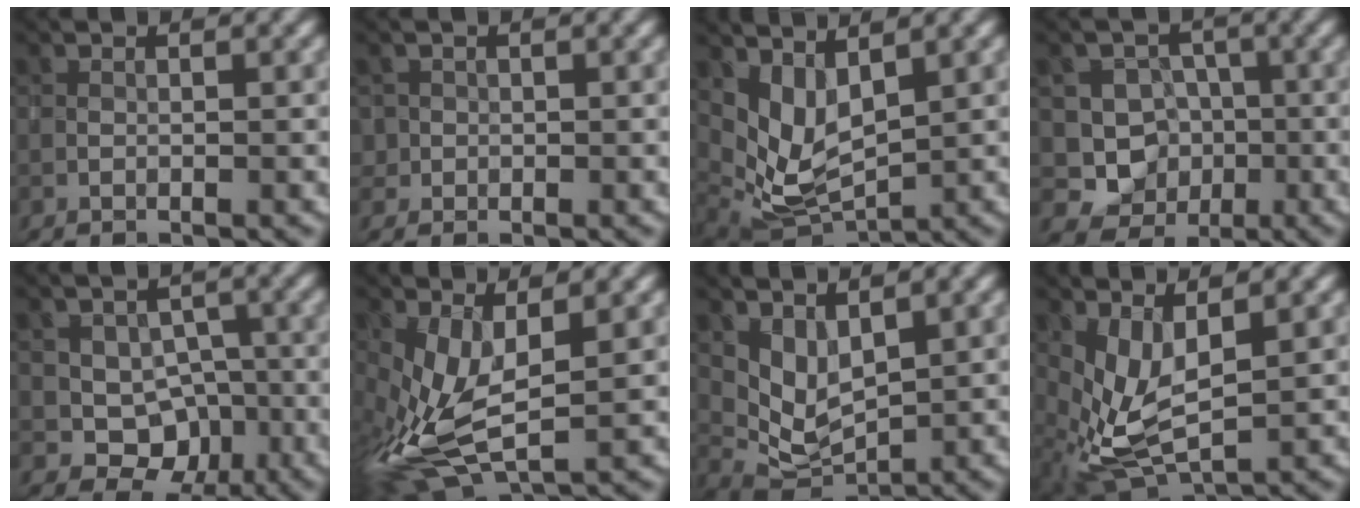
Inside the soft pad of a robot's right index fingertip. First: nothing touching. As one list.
[{"total": 1.4, "force": [-0.2, 1.3, -0.2], "torque": [0.013, 0.008, -0.004]}, {"total": 4.9, "force": [2.8, 2.3, 3.3], "torque": [-0.076, -0.018, 0.064]}, {"total": 5.8, "force": [-0.8, 5.5, 1.6], "torque": [0.001, 0.003, -0.040]}, {"total": 4.9, "force": [-0.6, 4.2, 2.5], "torque": [-0.013, 0.003, -0.015]}, {"total": 6.4, "force": [-0.6, 3.2, 5.6], "torque": [-0.146, -0.006, -0.011]}, {"total": 3.8, "force": [2.3, 2.0, 2.2], "torque": [-0.052, -0.016, 0.052]}, {"total": 4.4, "force": [1.4, 2.0, 3.6], "torque": [-0.089, -0.013, 0.034]}]